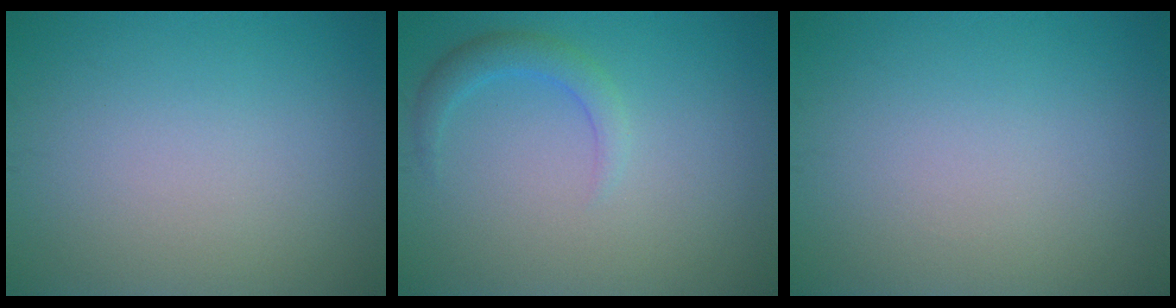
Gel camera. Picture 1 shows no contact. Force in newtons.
{"total": 2.1, "press": 2.1, "slide": 0.1}
{"total": 0.0}